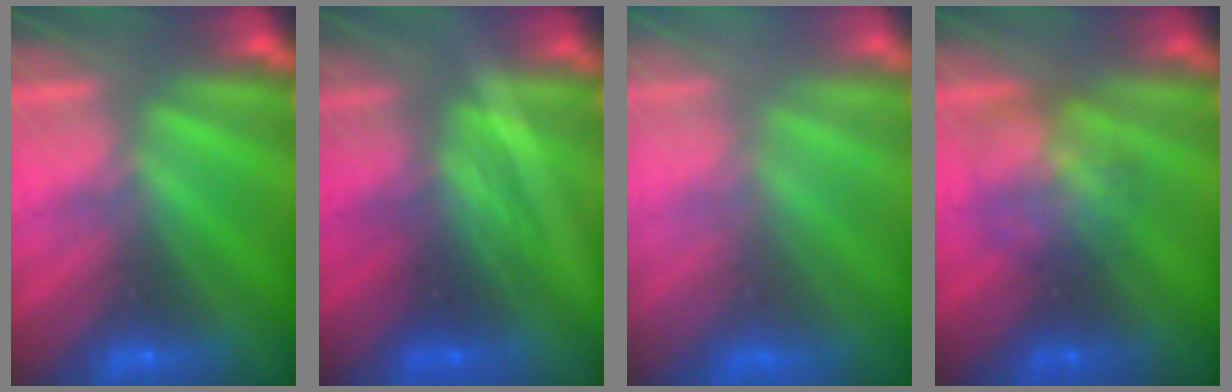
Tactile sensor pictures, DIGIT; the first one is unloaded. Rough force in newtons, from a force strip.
{"total": 1.9}
{"total": 6.5}
{"total": 2.9}